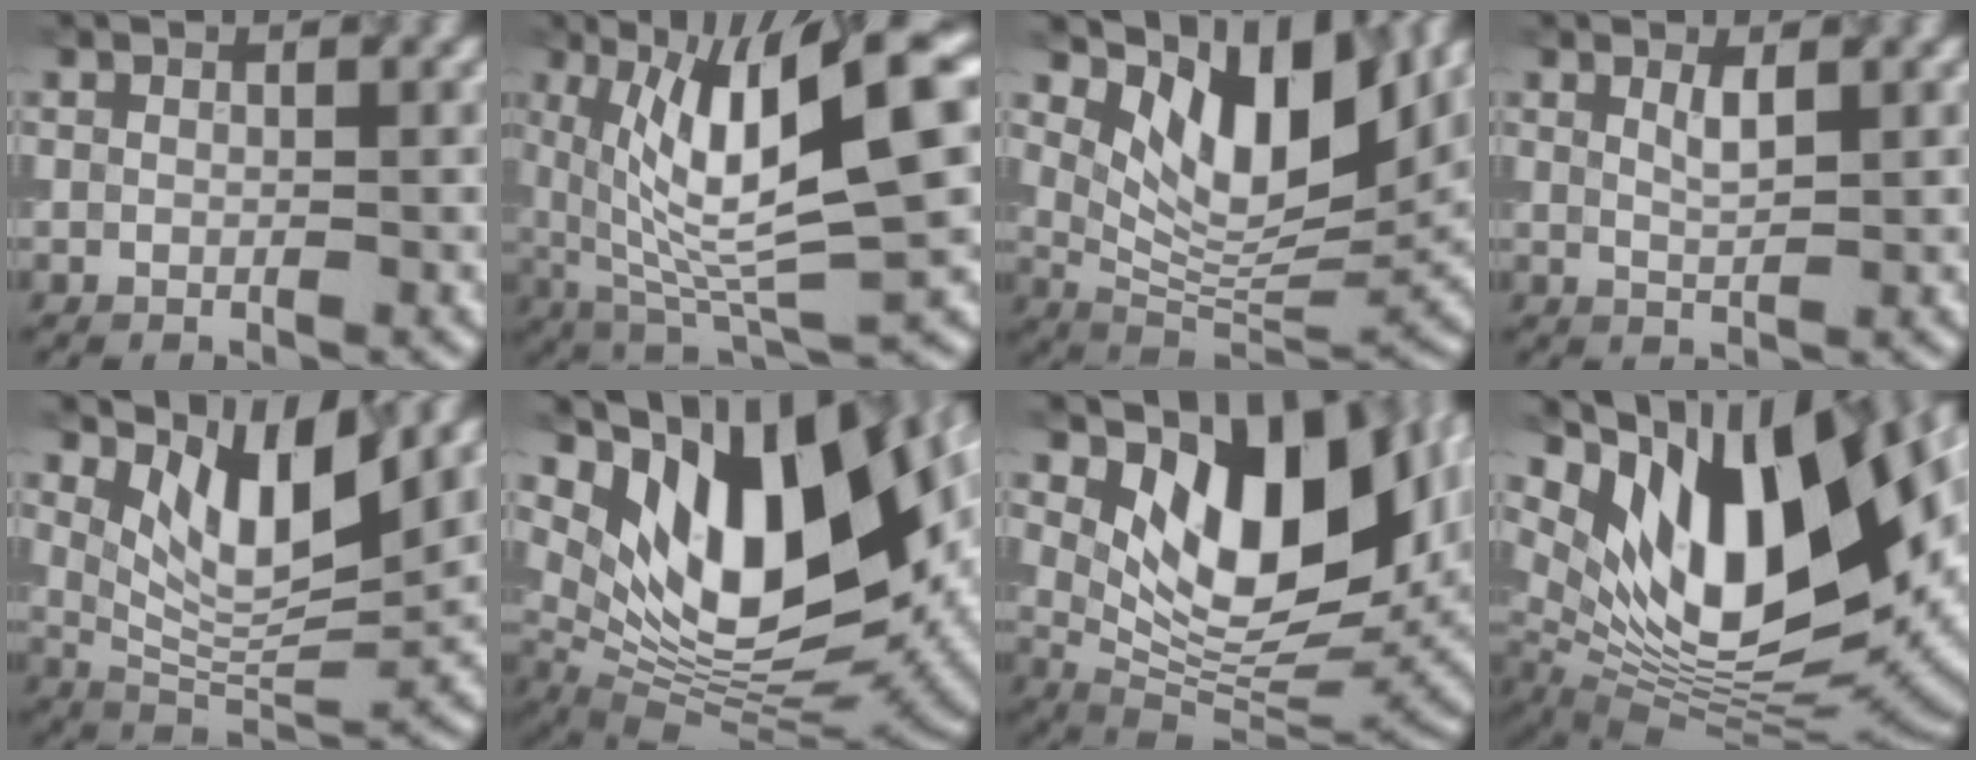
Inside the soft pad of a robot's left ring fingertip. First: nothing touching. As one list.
[{"total": 11.9, "force": [2.9, 3.1, 11.1], "torque": [-0.184, 0.004, 0.059]}, {"total": 9.7, "force": [4.5, 4.2, 7.4], "torque": [-0.121, -0.011, 0.083]}, {"total": 1.5, "force": [0.8, 0.4, 1.3], "torque": [-0.025, -0.002, 0.015]}, {"total": 6.8, "force": [3.5, 2.4, 5.4], "torque": [-0.096, -0.013, 0.066]}, {"total": 15.7, "force": [6.3, 7.4, 12.3], "torque": [-0.196, 0.001, 0.112]}, {"total": 12.0, "force": [3.9, 6.0, 9.6], "torque": [-0.134, -0.017, 0.075]}, {"total": 17.3, "force": [6.6, 8.3, 13.7], "torque": [-0.226, 0.006, 0.115]}]